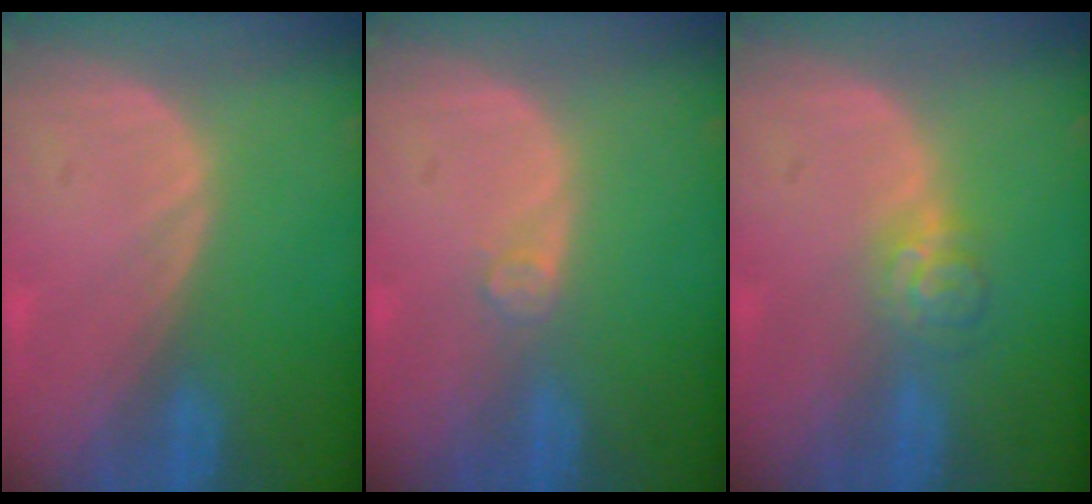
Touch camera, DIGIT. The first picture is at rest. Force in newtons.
{"total": 1.5, "press": 1.5, "slide": 0.2}
{"total": 3.6, "press": 3.5, "slide": 0.5}